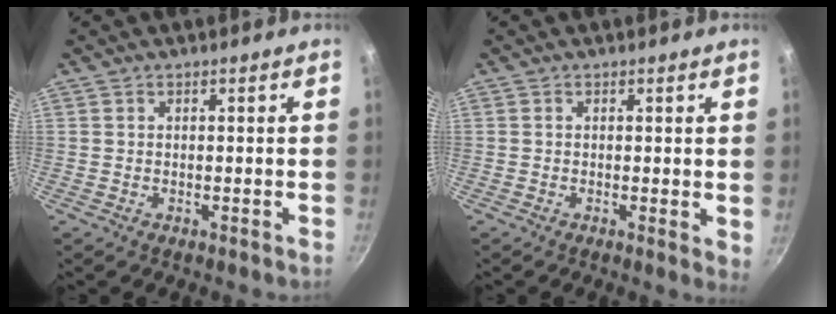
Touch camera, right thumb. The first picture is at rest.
{"total": 2.2, "force": [0.3, 0.8, 2.0], "torque": [-0.023, -0.005, 0.000]}